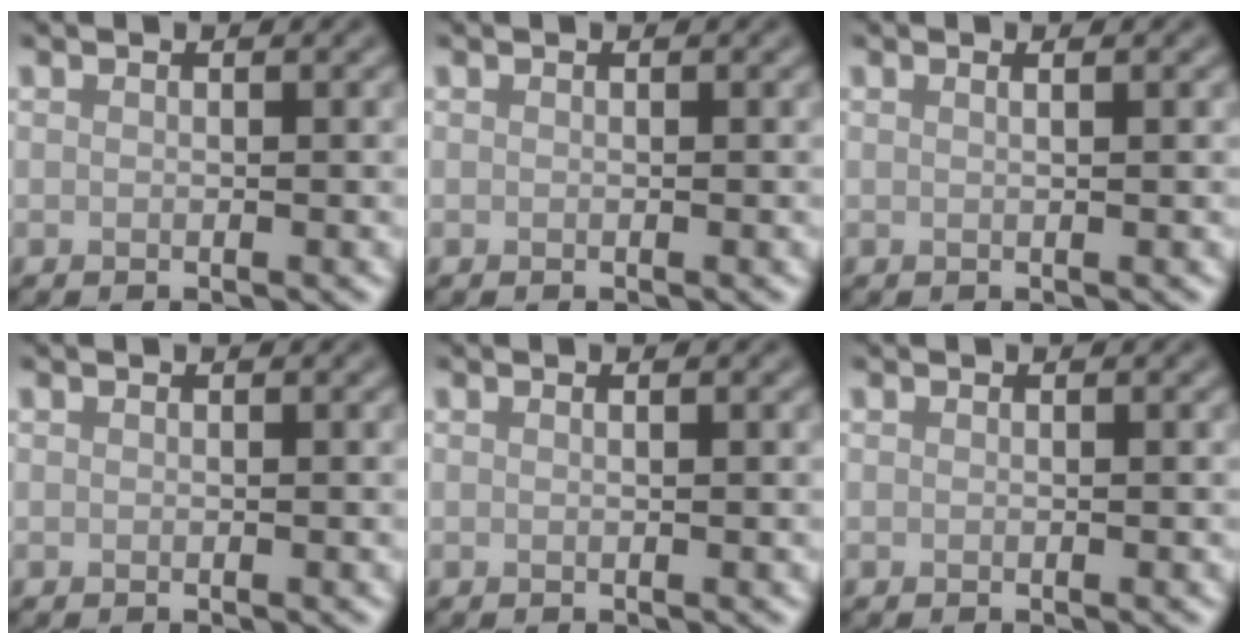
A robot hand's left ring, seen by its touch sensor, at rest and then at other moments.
{"total": 0.0}
{"total": 1.5, "force": [0.7, 0.7, 1.1], "torque": [-0.002, -0.002, -0.007]}
{"total": 0.0}
{"total": 0.7, "force": [0.3, 0.2, 0.5], "torque": [-0.007, 0.000, -0.002]}
{"total": 0.0}